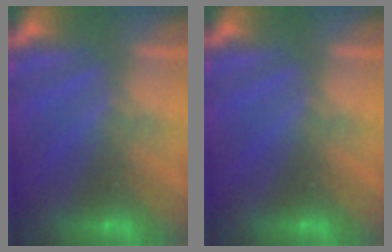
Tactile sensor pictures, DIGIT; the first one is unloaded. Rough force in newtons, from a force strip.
{"total": 0.0}